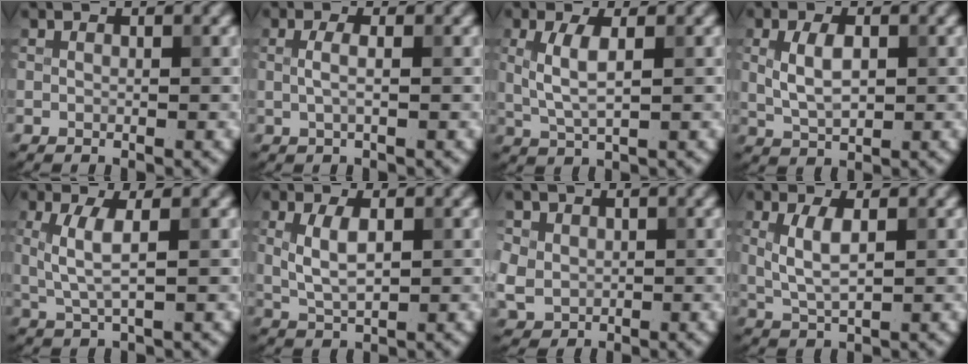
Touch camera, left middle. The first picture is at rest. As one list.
[{"total": 1.5, "force": [0.1, 0.4, 1.4], "torque": [-0.030, 0.001, 0.000]}, {"total": 3.2, "force": [0.5, 1.0, 3.0], "torque": [-0.070, 0.000, 0.011]}, {"total": 3.3, "force": [0.4, 1.8, 2.8], "torque": [-0.062, 0.000, 0.011]}, {"total": 3.0, "force": [0.5, 0.7, 2.9], "torque": [-0.067, -0.001, 0.012]}, {"total": 3.0, "force": [0.5, 1.3, 2.7], "torque": [-0.061, 0.000, 0.012]}, {"total": 3.3, "force": [0.6, 2.9, 1.3], "torque": [-0.037, 0.007, 0.018]}, {"total": 3.1, "force": [0.6, 1.1, 2.8], "torque": [-0.065, 0.000, 0.012]}]